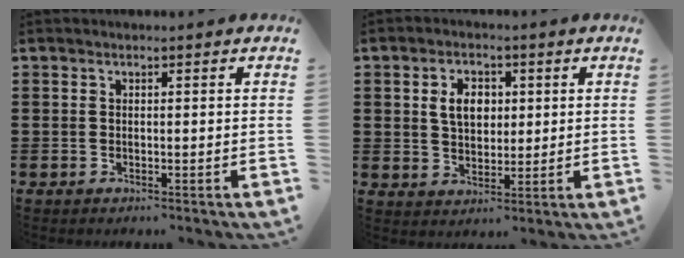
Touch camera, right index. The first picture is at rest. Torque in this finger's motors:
{"motor_torque": [0.22, -0.21, 0.23, 0.10]}